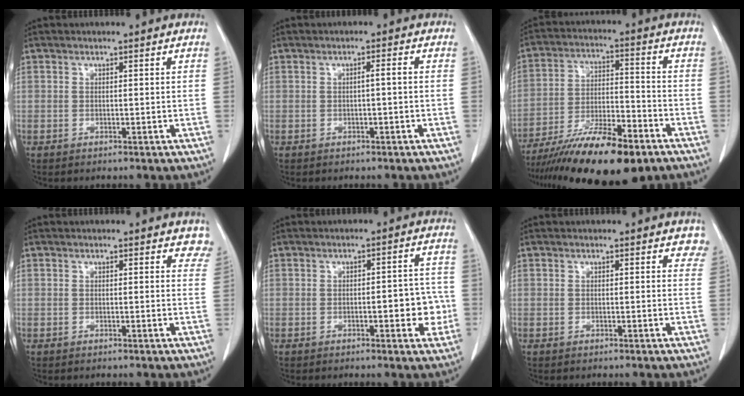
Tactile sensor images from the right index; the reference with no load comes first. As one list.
[{"total": 1.3, "force": [-0.2, 0.0, 1.3], "torque": [-0.020, 0.003, -0.003]}, {"total": 17.4, "force": [-12.4, 3.8, 11.6], "torque": [-0.188, -0.019, -0.213]}, {"total": 3.6, "force": [3.3, 1.3, 0.8], "torque": [0.014, -0.009, 0.009]}, {"total": 5.2, "force": [-1.1, 1.8, 4.8], "torque": [-0.050, 0.010, -0.007]}, {"total": 2.6, "force": [2.2, 1.1, 0.9], "torque": [0.007, -0.003, 0.002]}]